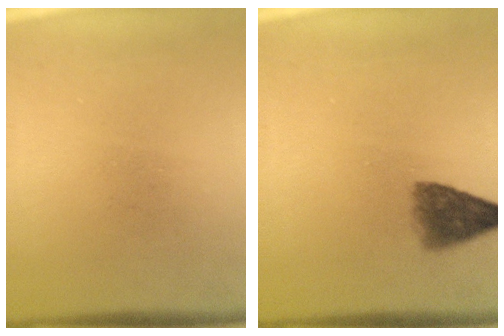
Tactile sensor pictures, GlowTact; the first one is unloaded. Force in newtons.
{"total": 4.7}